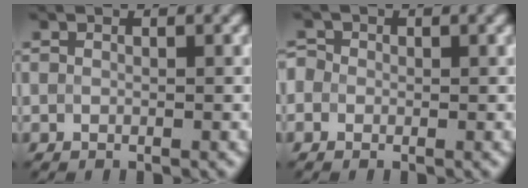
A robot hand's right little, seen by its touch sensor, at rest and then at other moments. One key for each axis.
{"total": 1.5, "fx": 0.2, "fy": 1.4, "fz": 0.6, "tx": -0.005, "ty": 0.005, "tz": -0.012}